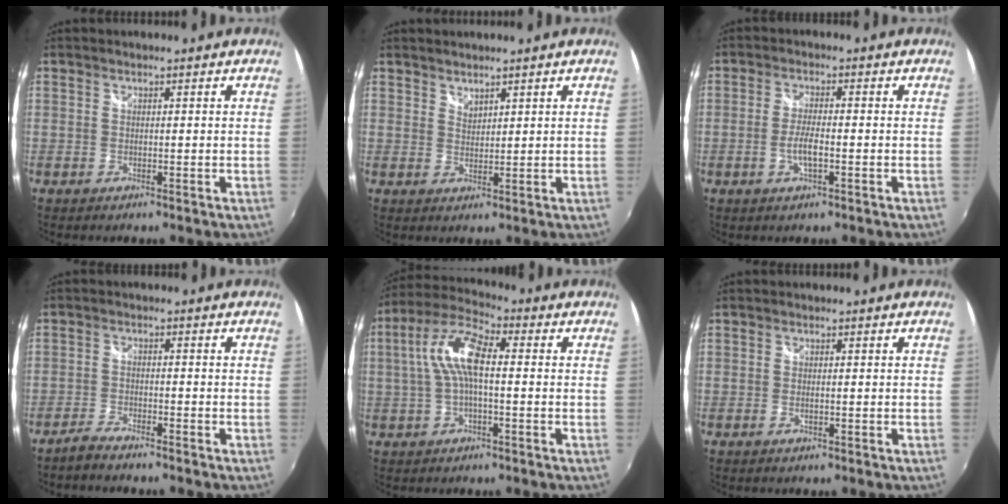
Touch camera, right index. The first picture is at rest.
{"total": 1.9, "force": [1.7, 0.7, 0.3], "torque": [0.001, 0.003, 0.031]}
{"total": 3.9, "force": [-1.3, 0.8, 3.6], "torque": [-0.077, 0.000, -0.025]}
{"total": 3.4, "force": [-3.1, 0.4, 1.3], "torque": [-0.046, -0.004, -0.064]}
{"total": 9.9, "force": [0.5, 3.5, 9.2], "torque": [-0.191, 0.023, 0.007]}
{"total": 0.9, "force": [-0.4, 0.3, 0.8], "torque": [-0.015, 0.000, -0.007]}